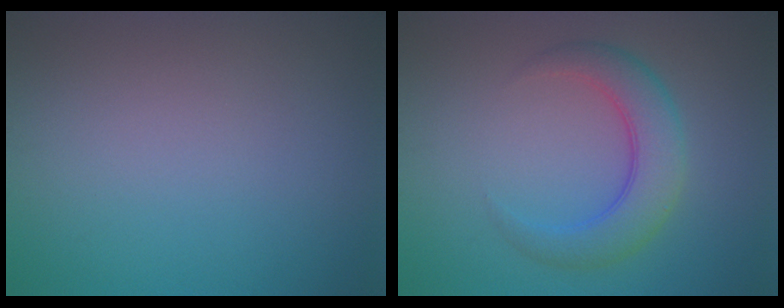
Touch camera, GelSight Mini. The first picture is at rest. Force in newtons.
{"total": 4.7, "press": 4.7, "slide": 0.2}